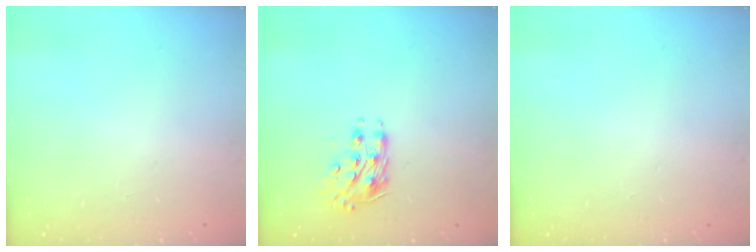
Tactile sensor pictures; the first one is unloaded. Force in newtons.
{"total": 9.4, "press": 9.4, "slide": 0.9}
{"total": 0.0}